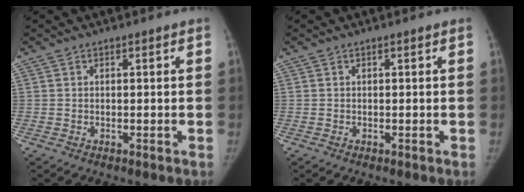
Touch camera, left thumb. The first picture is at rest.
{"total": 0.0}